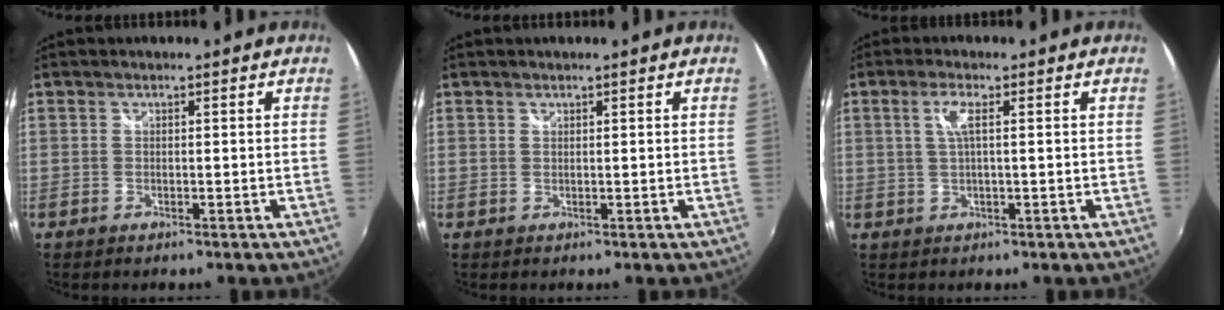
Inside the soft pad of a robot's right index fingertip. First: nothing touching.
{"total": 0.0}
{"total": 3.1, "force": [0.6, 0.1, 3.1], "torque": [-0.061, 0.003, 0.011]}